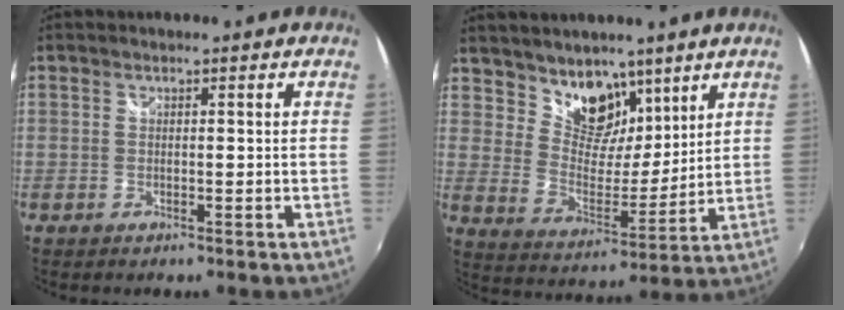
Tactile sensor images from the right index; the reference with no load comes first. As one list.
[{"total": 11.6, "force": [8.1, 7.0, 4.4], "torque": [-0.073, -0.003, 0.147]}]